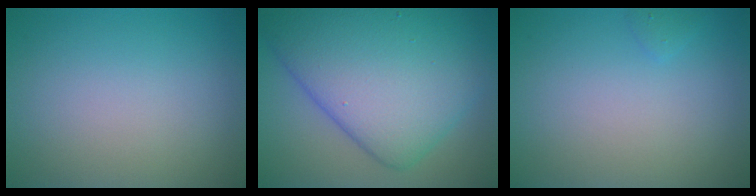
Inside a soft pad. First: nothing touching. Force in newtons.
{"total": 11.8, "press": 11.8, "slide": 0.4}
{"total": 0.6, "press": 0.6, "slide": 0.0}